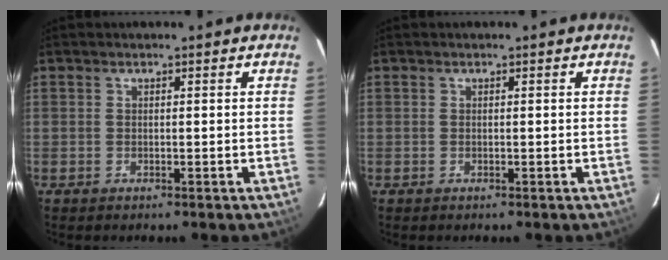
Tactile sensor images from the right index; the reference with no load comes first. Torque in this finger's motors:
{"motor_torque": [0.00, 0.00, 0.01, 0.00]}